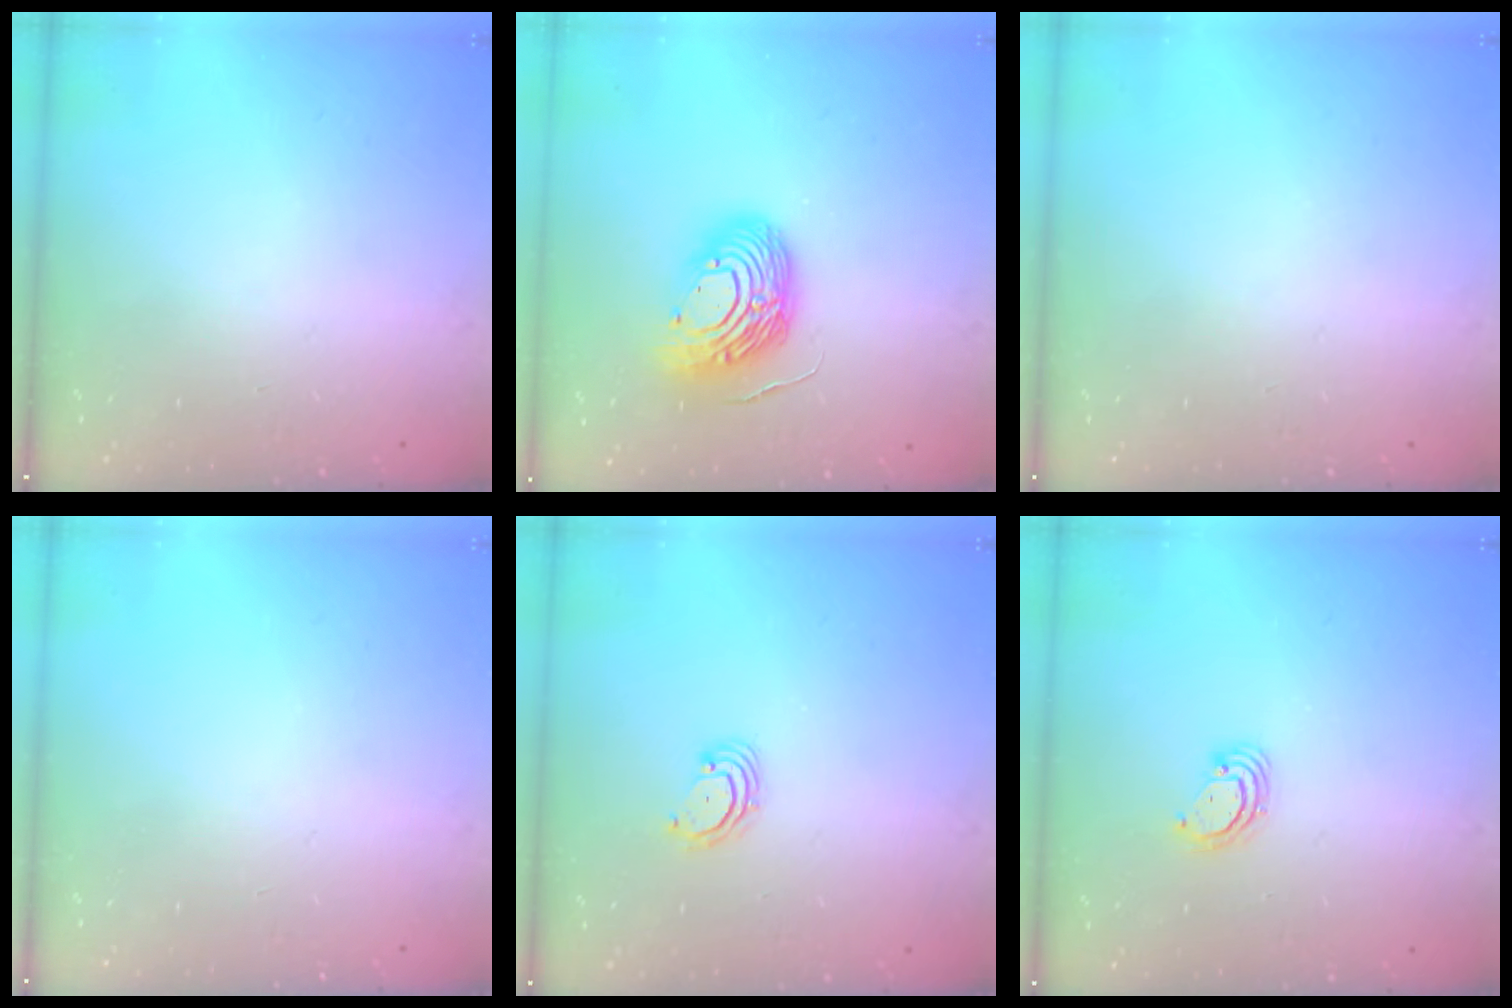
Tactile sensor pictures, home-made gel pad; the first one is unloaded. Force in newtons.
{"total": 13.9, "press": 13.7, "slide": 2.3}
{"total": 0.0}
{"total": 0.0}
{"total": 2.7, "press": 2.7, "slide": 0.3}
{"total": 3.3, "press": 3.3, "slide": 0.2}